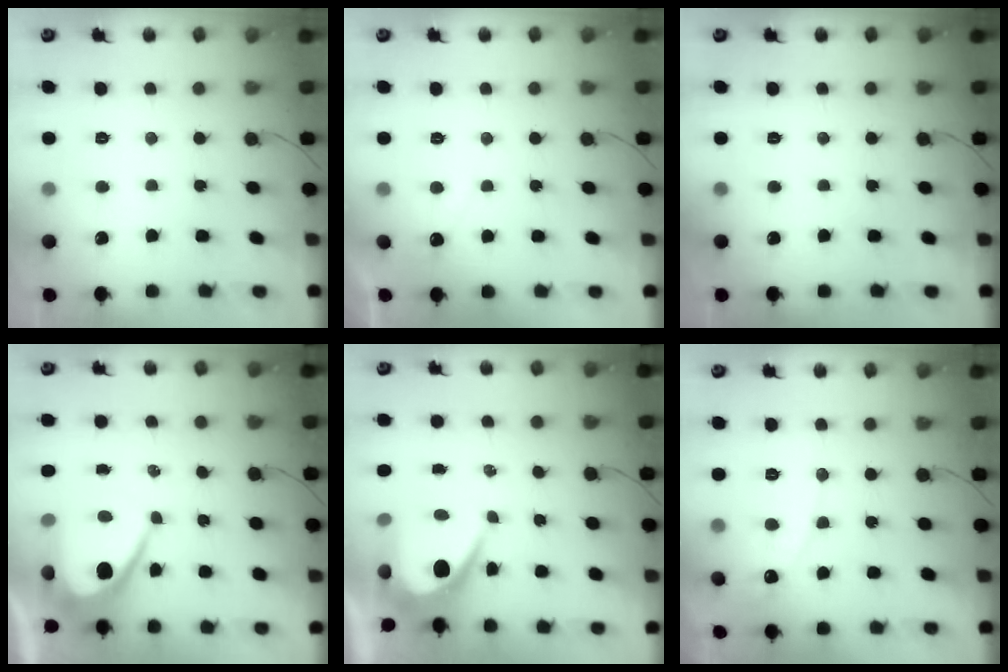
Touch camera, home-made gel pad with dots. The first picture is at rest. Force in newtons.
{"total": 3.2, "press": 3.2, "slide": 0.1}
{"total": 0.0}
{"total": 9.4, "press": 9.4, "slide": 0.5}
{"total": 8.0, "press": 7.9, "slide": 0.7}
{"total": 6.4, "press": 6.4, "slide": 0.3}